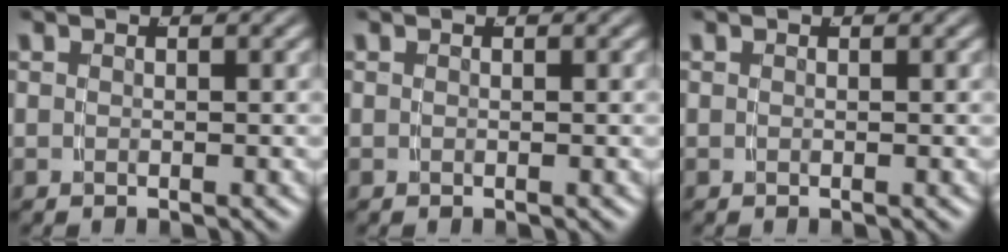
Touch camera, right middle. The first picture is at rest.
{"total": 0.0}
{"total": 0.0}